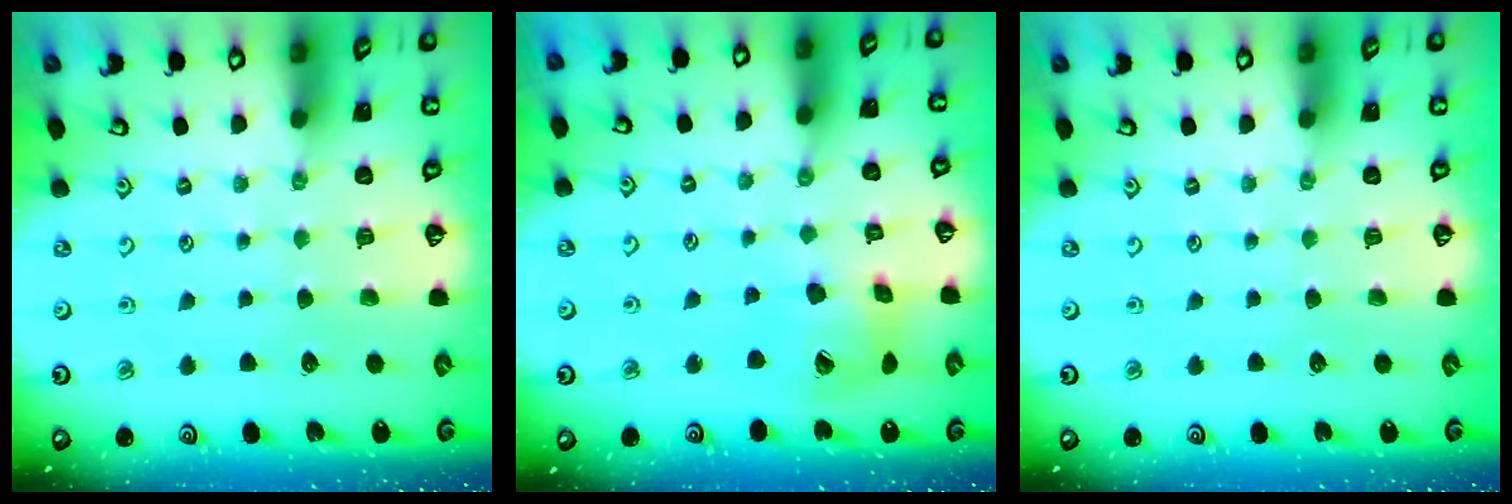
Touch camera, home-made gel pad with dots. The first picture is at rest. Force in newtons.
{"total": 13.3, "press": 13.1, "slide": 2.2}
{"total": 0.0}